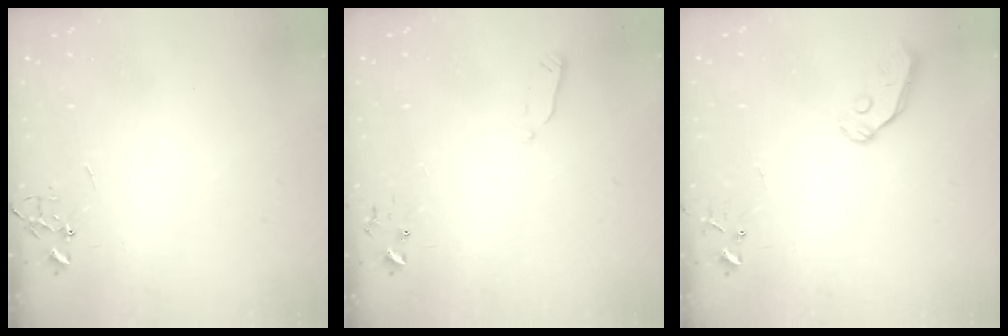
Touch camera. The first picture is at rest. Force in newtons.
{"total": 2.7, "press": 2.6, "slide": 0.4}
{"total": 4.4, "press": 4.4, "slide": 0.5}